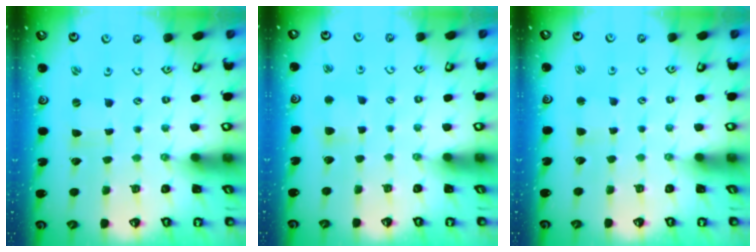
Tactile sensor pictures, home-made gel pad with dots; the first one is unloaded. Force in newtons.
{"total": 4.5, "press": 4.5, "slide": 0.6}
{"total": 2.2, "press": 2.2, "slide": 0.3}